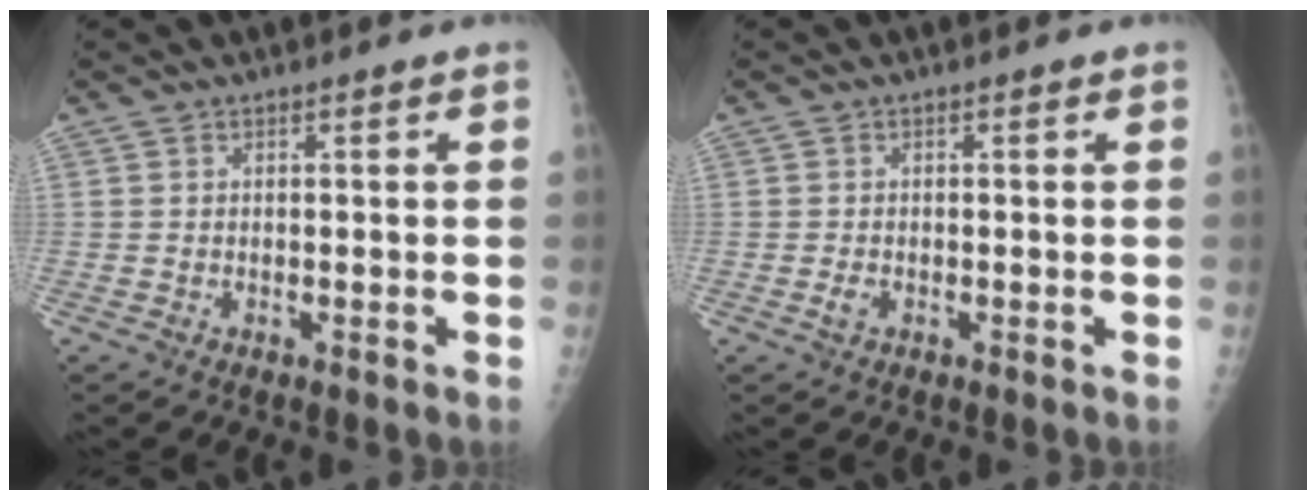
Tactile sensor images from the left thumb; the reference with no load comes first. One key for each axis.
{"total": 1.2, "fx": -0.4, "fy": 0.8, "fz": 0.8, "tx": -0.016, "ty": -0.001, "tz": -0.007}